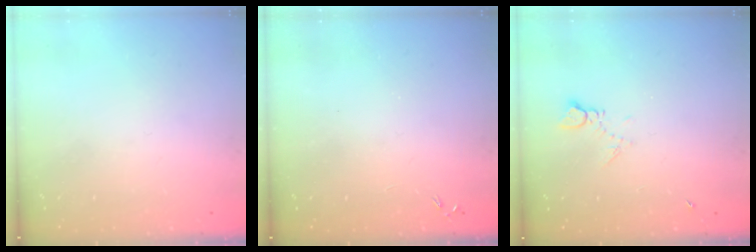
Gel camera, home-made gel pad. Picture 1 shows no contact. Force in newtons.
{"total": 0.0}
{"total": 5.6, "press": 5.6, "slide": 0.8}